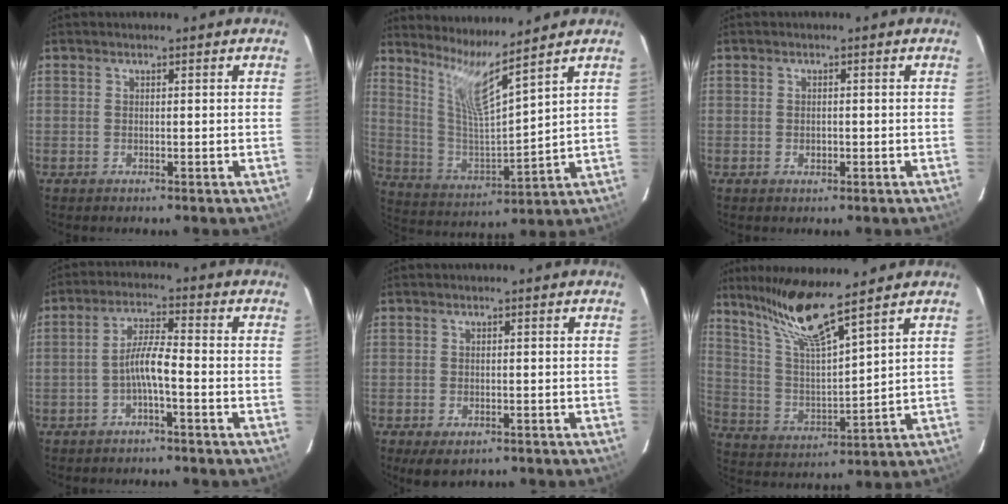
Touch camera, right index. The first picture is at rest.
{"total": 11.0, "force": [8.6, -0.1, 6.8], "torque": [-0.123, -0.022, 0.174]}
{"total": 1.2, "force": [-0.3, 0.9, 0.8], "torque": [-0.012, 0.002, -0.005]}
{"total": 4.8, "force": [-2.2, 0.3, 4.2], "torque": [-0.089, 0.012, -0.039]}
{"total": 4.0, "force": [-2.5, 2.1, 2.4], "torque": [-0.049, -0.016, -0.036]}
{"total": 13.1, "force": [10.3, -0.3, 8.1], "torque": [-0.143, -0.001, 0.207]}